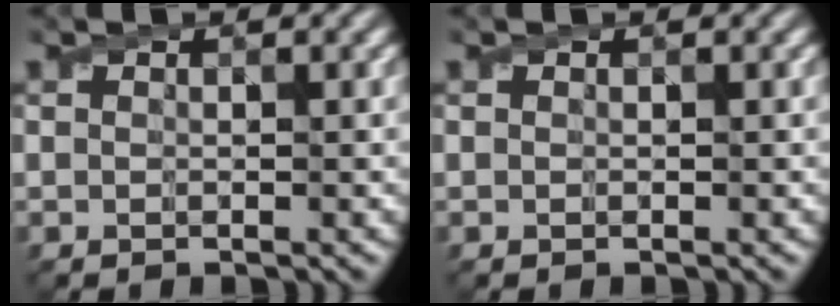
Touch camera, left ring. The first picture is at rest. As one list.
[{"total": 0.0}]